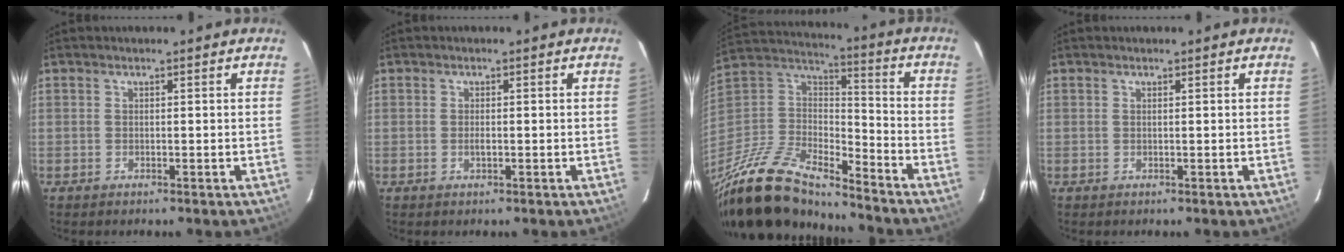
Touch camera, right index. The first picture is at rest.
{"total": 1.0, "force": [-0.2, 0.4, 0.8], "torque": [-0.016, 0.000, -0.005]}
{"total": 21.3, "force": [-17.2, 6.5, 10.8], "torque": [-0.230, -0.009, -0.320]}
{"total": 0.0}